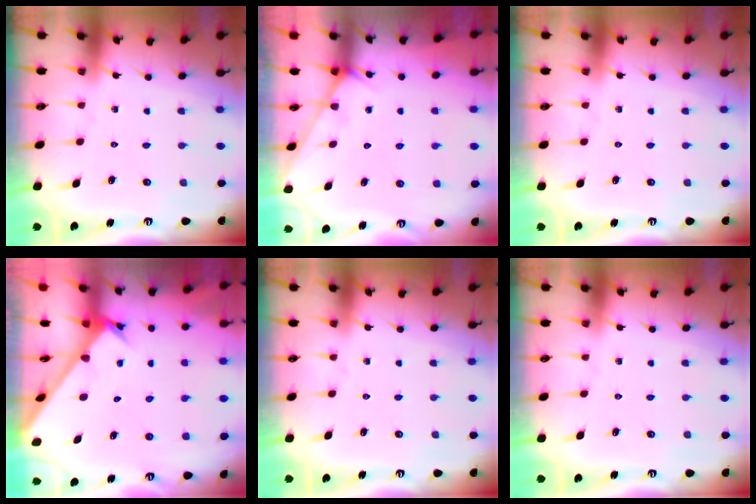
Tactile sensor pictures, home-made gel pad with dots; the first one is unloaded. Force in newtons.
{"total": 3.3, "press": 3.3, "slide": 0.3}
{"total": 0.0}
{"total": 2.7, "press": 2.7, "slide": 0.3}
{"total": 0.0}
{"total": 0.0}